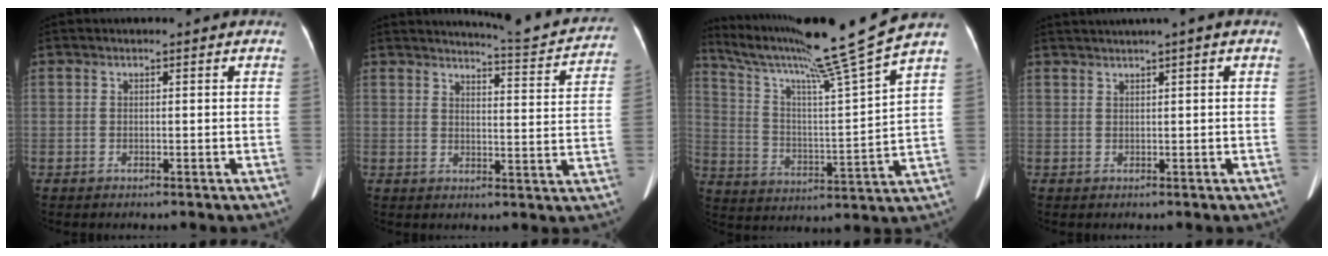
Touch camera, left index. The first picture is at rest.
{"total": 11.9, "force": [11.6, 0.0, 2.5], "torque": [-0.036, -0.036, 0.135]}
{"total": 18.8, "force": [15.6, -3.4, 9.9], "torque": [-0.173, -0.033, 0.248]}
{"total": 3.4, "force": [2.4, -0.7, 2.4], "torque": [-0.043, 0.023, 0.045]}